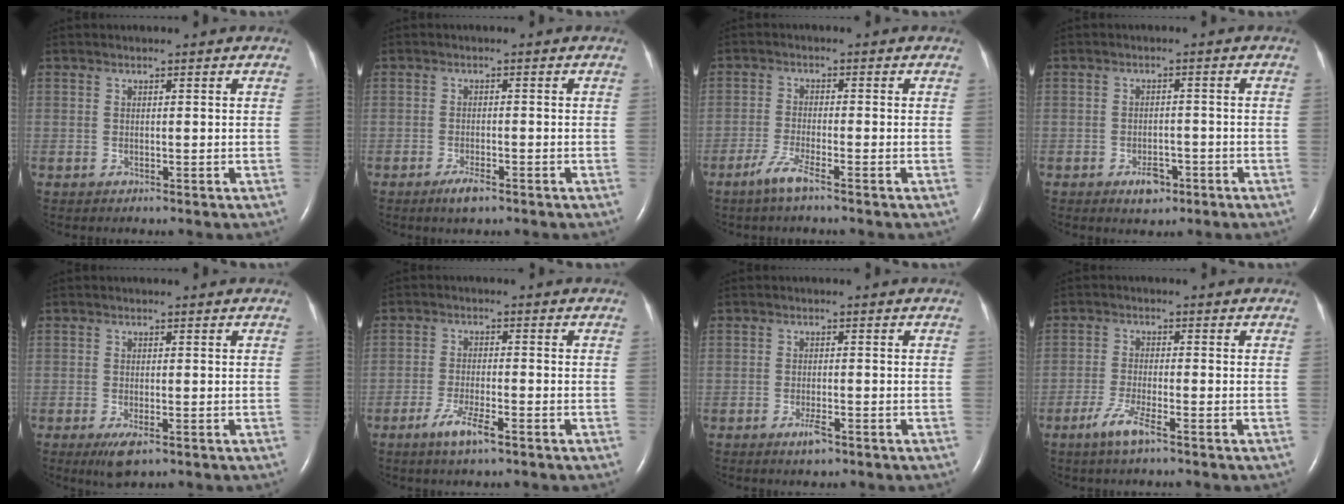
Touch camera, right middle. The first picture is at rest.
{"total": 2.6, "force": [-1.8, 0.5, 1.8], "torque": [-0.041, -0.003, -0.032]}
{"total": 3.5, "force": [-2.5, -0.2, 2.4], "torque": [-0.058, -0.008, -0.054]}
{"total": 3.4, "force": [-2.0, 1.9, 2.0], "torque": [-0.029, 0.002, -0.025]}
{"total": 3.1, "force": [-1.6, 0.9, 2.5], "torque": [-0.053, -0.008, -0.024]}
{"total": 4.7, "force": [-2.9, 0.5, 3.6], "torque": [-0.077, -0.006, -0.054]}
{"total": 2.2, "force": [-1.4, 0.4, 1.6], "torque": [-0.033, -0.002, -0.024]}
{"total": 4.2, "force": [-2.7, 0.2, 3.2], "torque": [-0.073, -0.008, -0.055]}